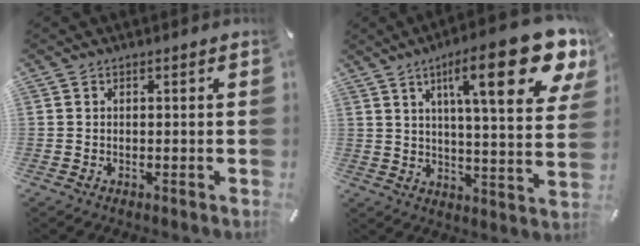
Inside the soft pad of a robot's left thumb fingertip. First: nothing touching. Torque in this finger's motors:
{"motor_torque": [3.22, 1.79, 2.11, -0.66, 0.53]}